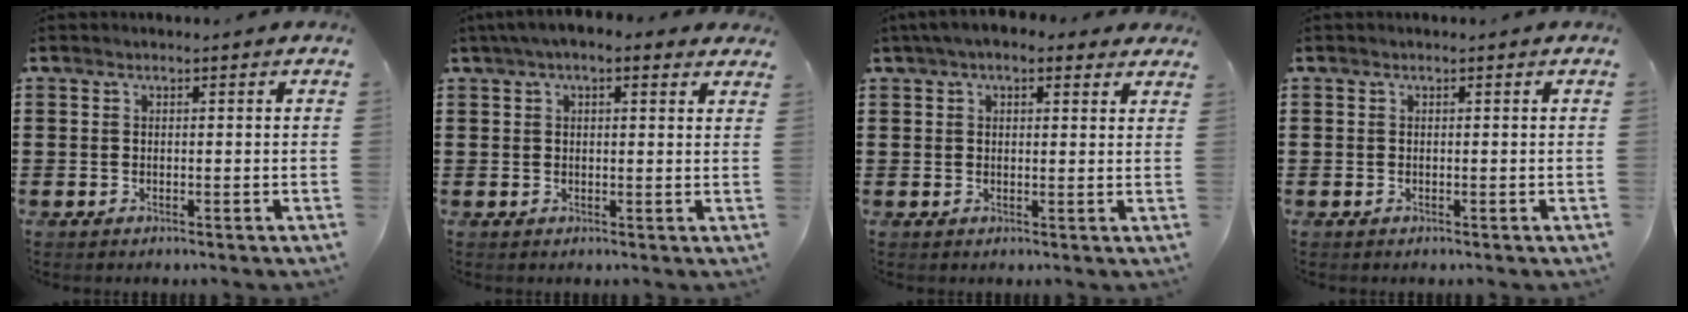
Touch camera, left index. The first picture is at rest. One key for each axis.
{"total": 3.4, "fx": 2.0, "fy": 1.3, "fz": 2.4, "tx": -0.052, "ty": 0.008, "tz": 0.035}
{"total": 3.8, "fx": 2.7, "fy": 1.5, "fz": 2.1, "tx": -0.049, "ty": 0.004, "tz": 0.049}
{"total": 0.0}